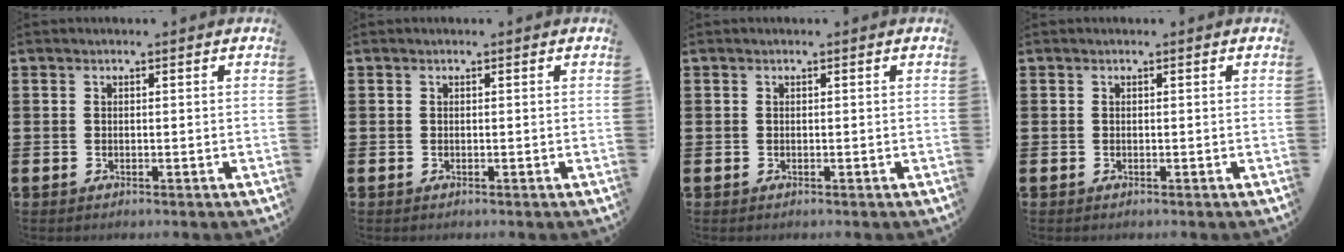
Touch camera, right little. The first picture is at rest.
{"total": 0.0}
{"total": 0.0}
{"total": 0.0}